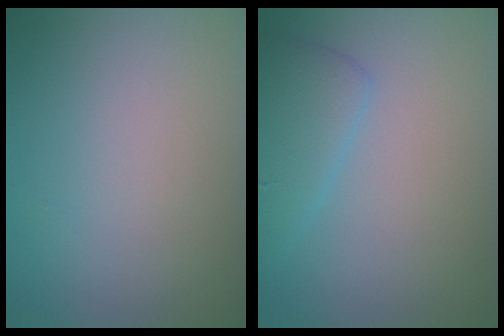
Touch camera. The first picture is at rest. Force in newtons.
{"total": 2.6, "press": 2.6, "slide": 0.2}